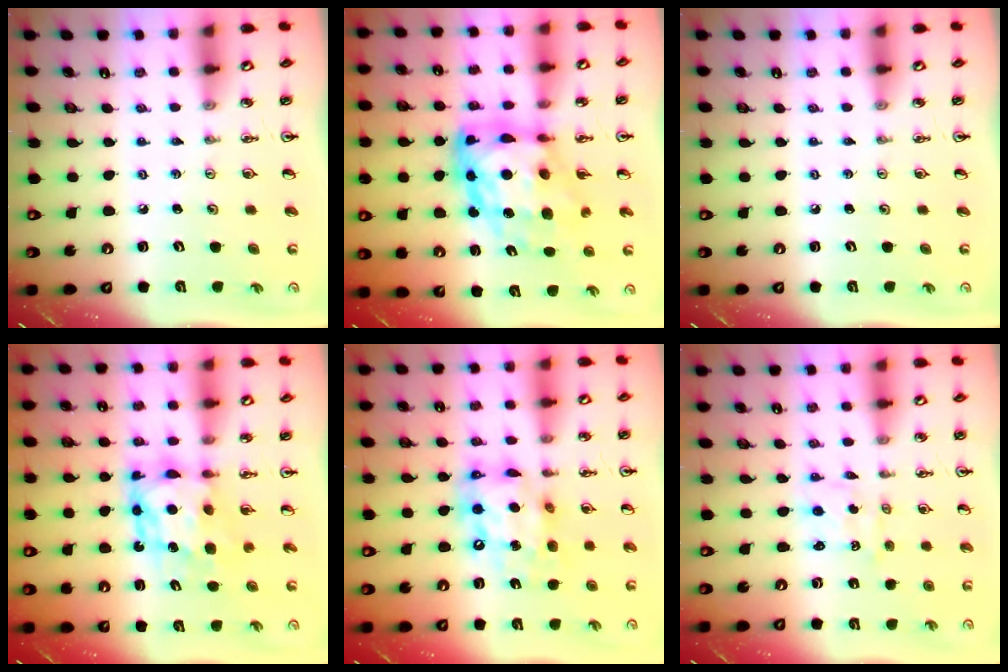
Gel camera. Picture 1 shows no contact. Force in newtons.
{"total": 15.8, "press": 15.8, "slide": 1.4}
{"total": 0.0}
{"total": 8.2, "press": 8.1, "slide": 0.7}
{"total": 14.0, "press": 13.9, "slide": 1.6}
{"total": 0.0}